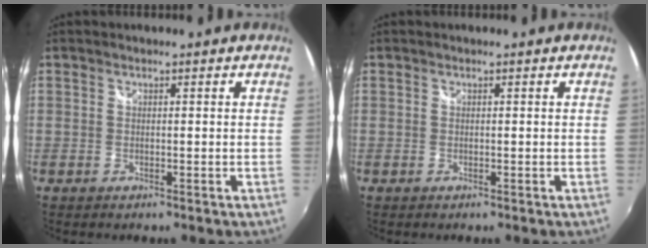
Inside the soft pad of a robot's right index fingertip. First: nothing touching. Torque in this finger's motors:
{"motor_torque": [-0.12, 0.11, 0.00, 0.00]}